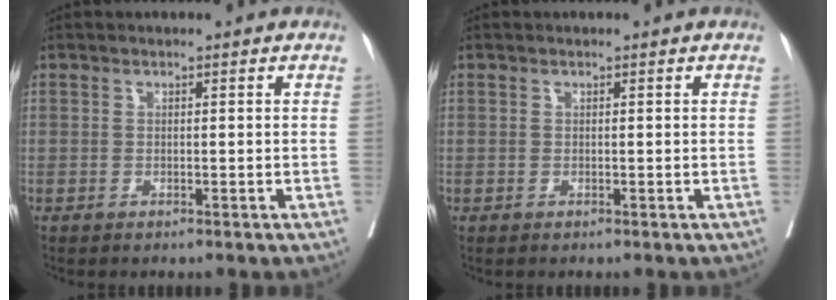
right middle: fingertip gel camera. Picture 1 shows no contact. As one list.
[{"total": 0.0}]